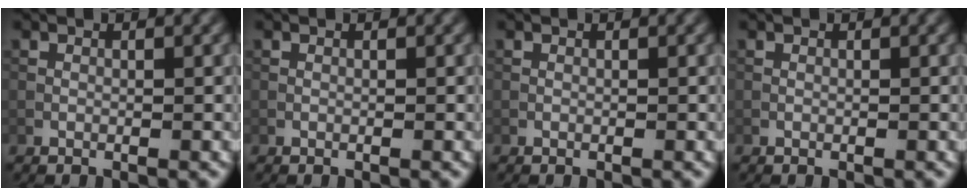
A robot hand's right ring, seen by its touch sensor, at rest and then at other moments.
{"total": 0.0}
{"total": 0.0}
{"total": 0.0}